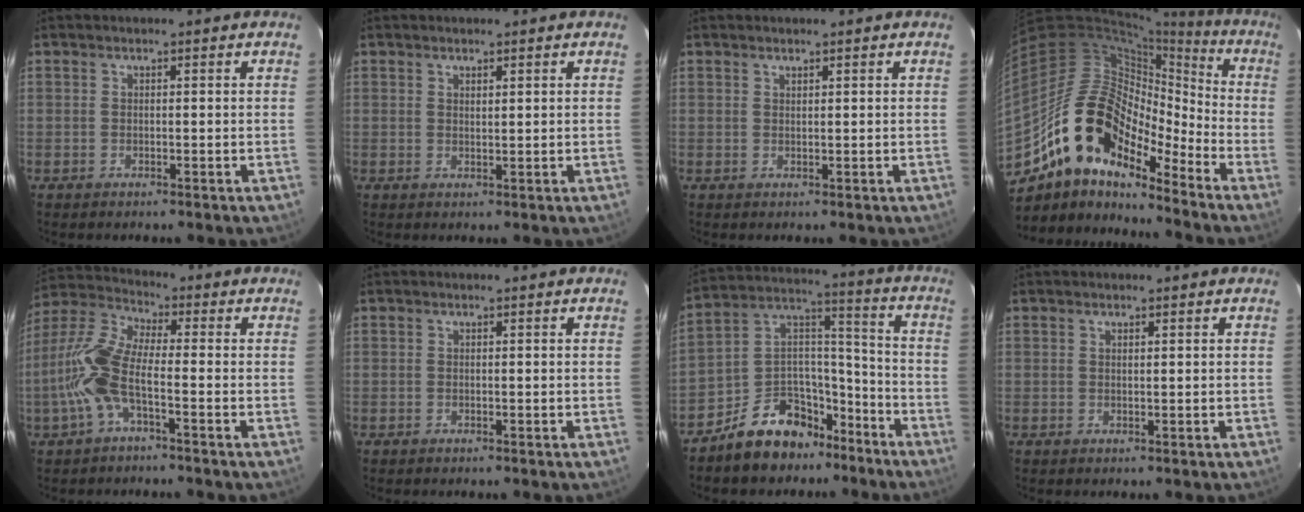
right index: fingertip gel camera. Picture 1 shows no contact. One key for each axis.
{"total": 1.2, "fx": 0.8, "fy": 0.4, "fz": 0.7, "tx": -0.012, "ty": 0.001, "tz": 0.015}
{"total": 0.7, "fx": 0.6, "fy": 0.2, "fz": 0.2, "tx": -0.003, "ty": 0.001, "tz": 0.011}
{"total": 18.1, "fx": -12.6, "fy": 8.9, "fz": 9.5, "tx": -0.172, "ty": 0.014, "tz": -0.238}
{"total": 10.3, "fx": -3.2, "fy": 2.9, "fz": 9.4, "tx": -0.221, "ty": 0.010, "tz": -0.068}
{"total": 0.0}
{"total": 14.1, "fx": -9.7, "fy": 8.5, "fz": 5.6, "tx": -0.111, "ty": 0.071, "tz": -0.146}
{"total": 0.6, "fx": 0.5, "fy": 0.1, "fz": 0.3, "tx": -0.005, "ty": 0.001, "tz": 0.009}